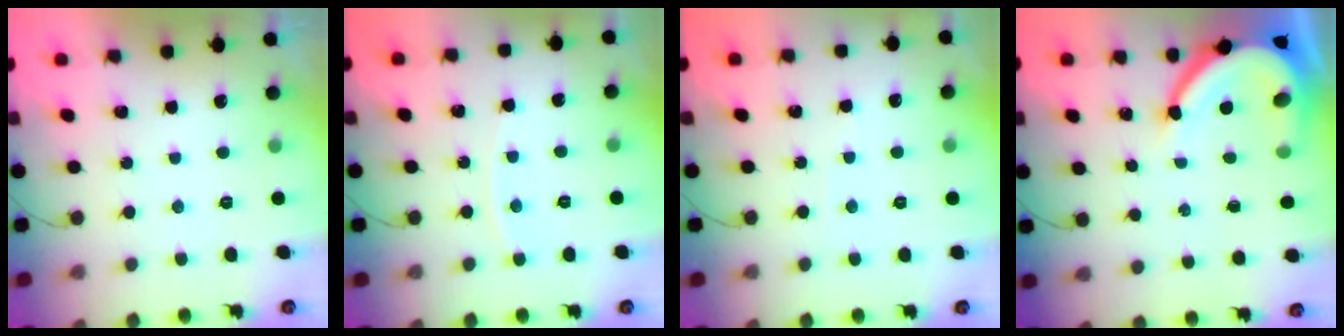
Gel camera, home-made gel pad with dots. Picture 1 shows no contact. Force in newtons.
{"total": 2.6, "press": 2.5, "slide": 0.4}
{"total": 1.4, "press": 1.4, "slide": 0.2}
{"total": 11.3, "press": 11.2, "slide": 1.4}